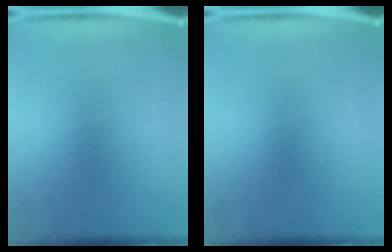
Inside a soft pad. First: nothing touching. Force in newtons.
{"total": 0.0}